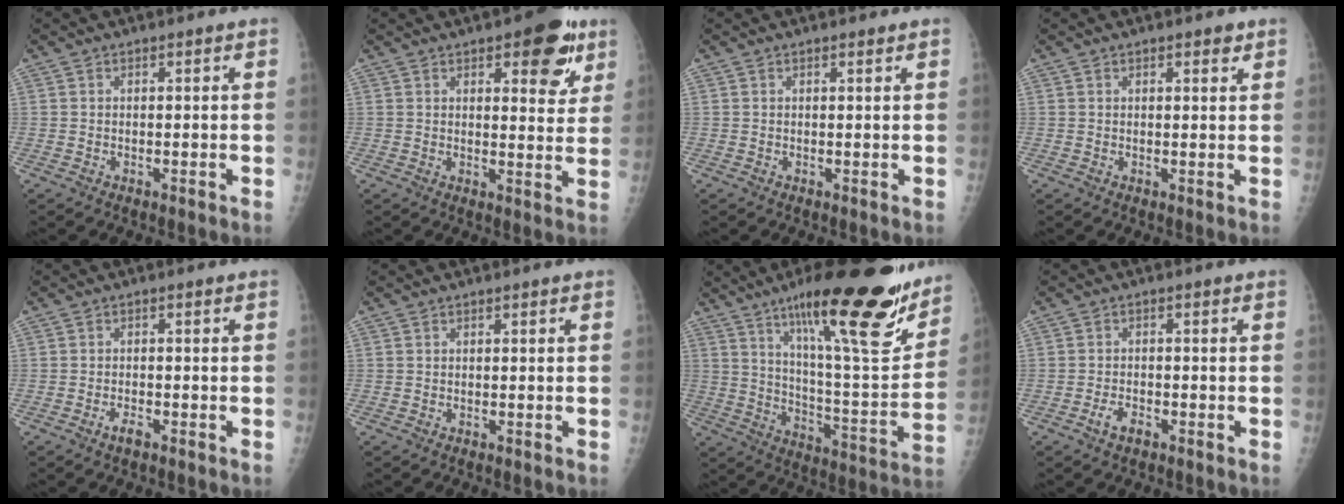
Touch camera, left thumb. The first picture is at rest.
{"total": 10.1, "force": [5.2, 4.3, 7.5], "torque": [-0.058, -0.020, 0.061]}
{"total": 0.6, "force": [0.4, 0.1, 0.3], "torque": [-0.008, -0.002, 0.007]}
{"total": 1.7, "force": [1.1, 0.7, 1.2], "torque": [-0.009, -0.005, 0.014]}
{"total": 1.8, "force": [-1.2, 0.7, 1.2], "torque": [-0.026, 0.006, -0.022]}
{"total": 0.0}
{"total": 26.8, "force": [17.4, 5.6, 19.5], "torque": [-0.261, -0.079, 0.272]}
{"total": 2.6, "force": [-1.6, 1.3, 1.6], "torque": [-0.031, 0.010, -0.027]}